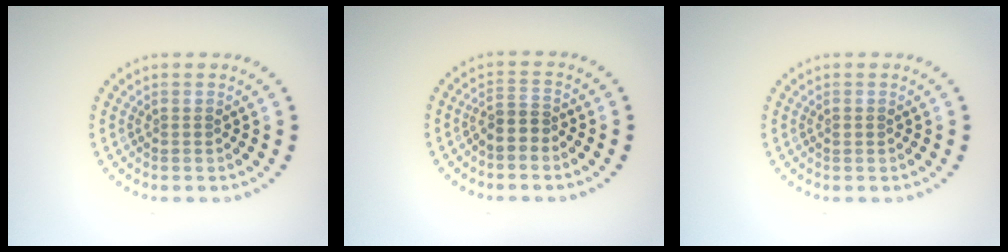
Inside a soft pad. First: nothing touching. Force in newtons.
{"total": 1.6, "press": 1.2, "slide": 1.0}
{"total": 0.6, "press": 0.6, "slide": 0.1}